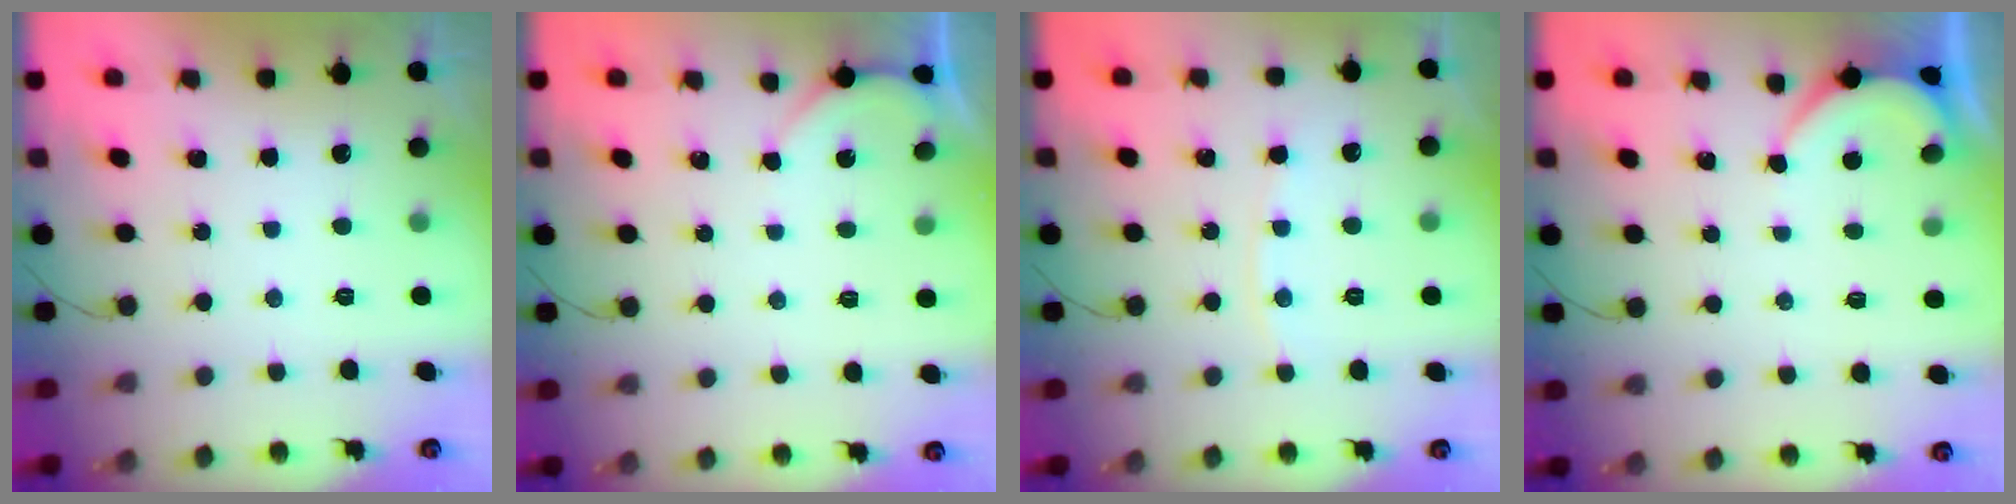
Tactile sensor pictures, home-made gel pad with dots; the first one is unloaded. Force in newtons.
{"total": 1.6, "press": 1.6, "slide": 0.2}
{"total": 6.6, "press": 6.6, "slide": 0.6}
{"total": 1.7, "press": 1.6, "slide": 0.4}